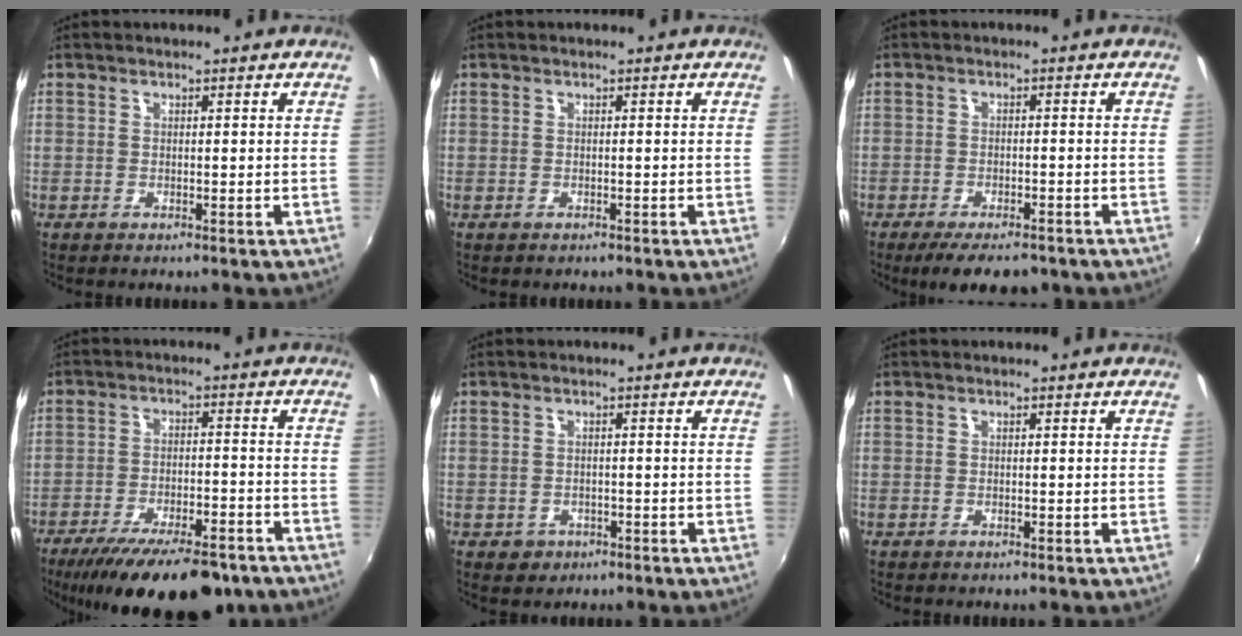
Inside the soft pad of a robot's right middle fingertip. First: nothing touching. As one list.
[{"total": 0.6, "force": [-0.5, 0.4, 0.1], "torque": [-0.006, 0.000, -0.005]}, {"total": 8.2, "force": [-6.4, 2.6, 4.4], "torque": [-0.095, -0.016, -0.098]}, {"total": 19.6, "force": [-15.1, 5.7, 11.2], "torque": [-0.203, -0.039, -0.215]}, {"total": 2.9, "force": [-1.3, 2.5, 0.9], "torque": [-0.024, 0.000, -0.014]}, {"total": 0.0}]